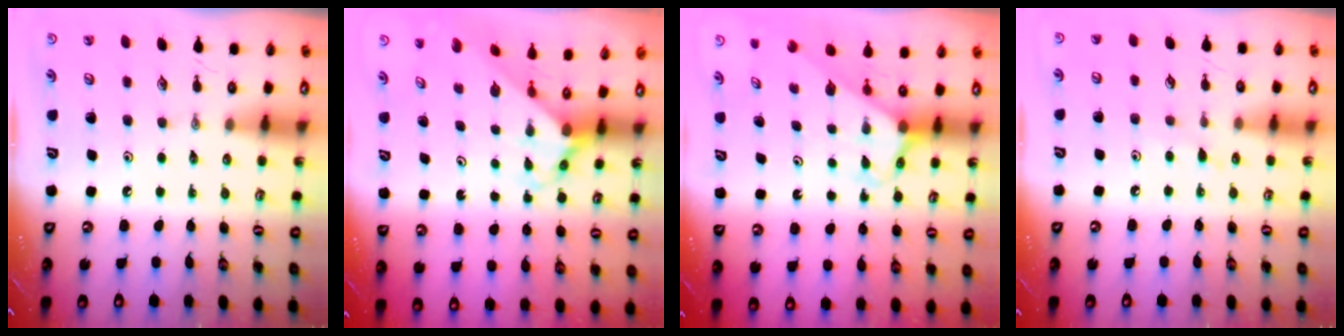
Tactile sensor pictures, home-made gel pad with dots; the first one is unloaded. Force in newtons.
{"total": 3.6, "press": 3.6, "slide": 0.3}
{"total": 2.6, "press": 2.6, "slide": 0.2}
{"total": 5.6, "press": 5.6, "slide": 0.7}